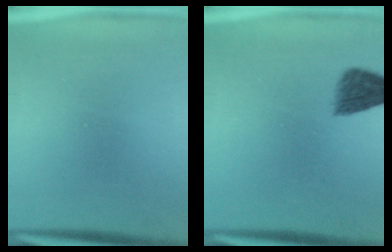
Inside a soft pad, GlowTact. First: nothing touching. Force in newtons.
{"total": 3.7}